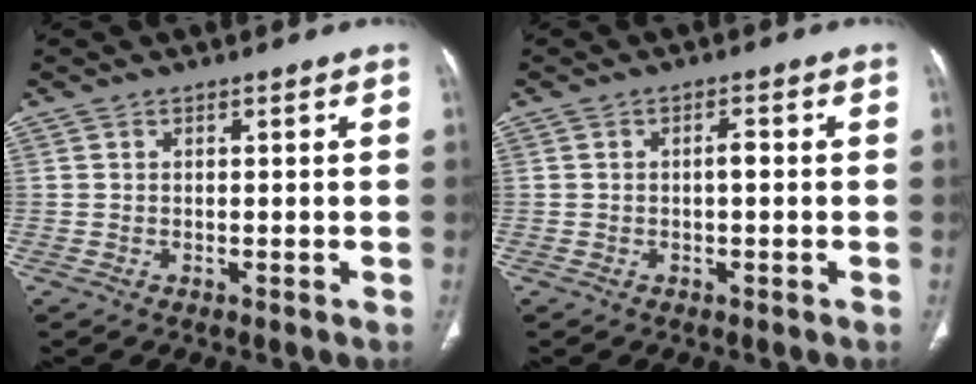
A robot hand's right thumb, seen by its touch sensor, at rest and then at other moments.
{"total": 1.6, "force": [-0.2, 0.6, 1.5], "torque": [-0.024, 0.003, -0.005]}